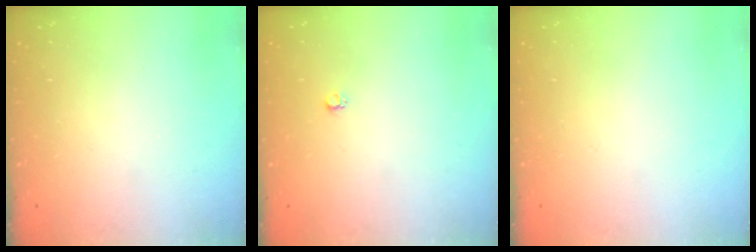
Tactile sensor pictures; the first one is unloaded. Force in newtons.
{"total": 2.6, "press": 2.6, "slide": 0.4}
{"total": 0.0}